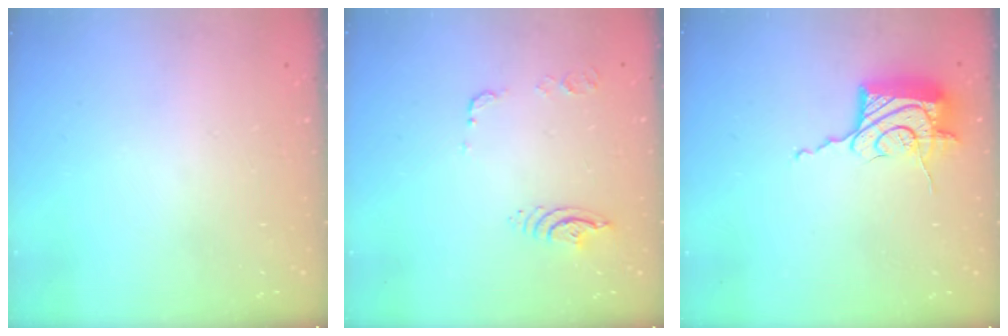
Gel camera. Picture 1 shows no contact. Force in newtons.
{"total": 9.4, "press": 9.4, "slide": 1.1}
{"total": 17.2, "press": 17.1, "slide": 0.7}